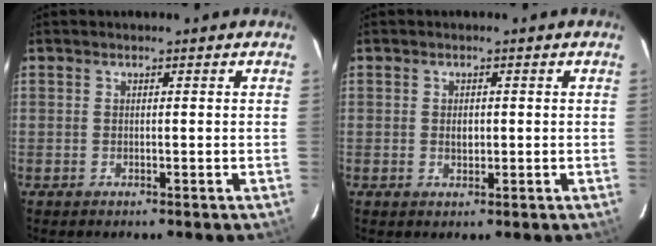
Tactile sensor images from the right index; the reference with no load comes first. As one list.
[{"total": 1.7, "force": [0.0, 1.3, 1.1], "torque": [-0.017, 0.000, 0.001]}]